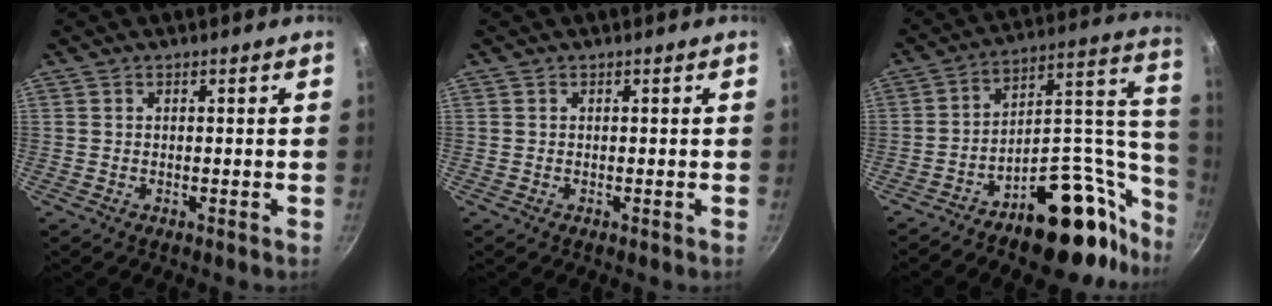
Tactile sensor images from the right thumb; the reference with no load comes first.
{"total": 0.0}
{"total": 25.1, "force": [-13.7, 12.9, 16.7], "torque": [-0.148, 0.110, -0.203]}